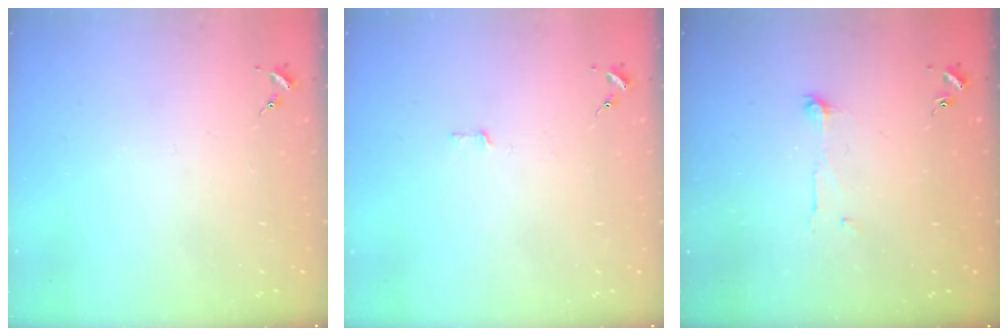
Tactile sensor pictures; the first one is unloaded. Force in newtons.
{"total": 2.8, "press": 2.8, "slide": 0.2}
{"total": 4.4, "press": 4.4, "slide": 0.3}